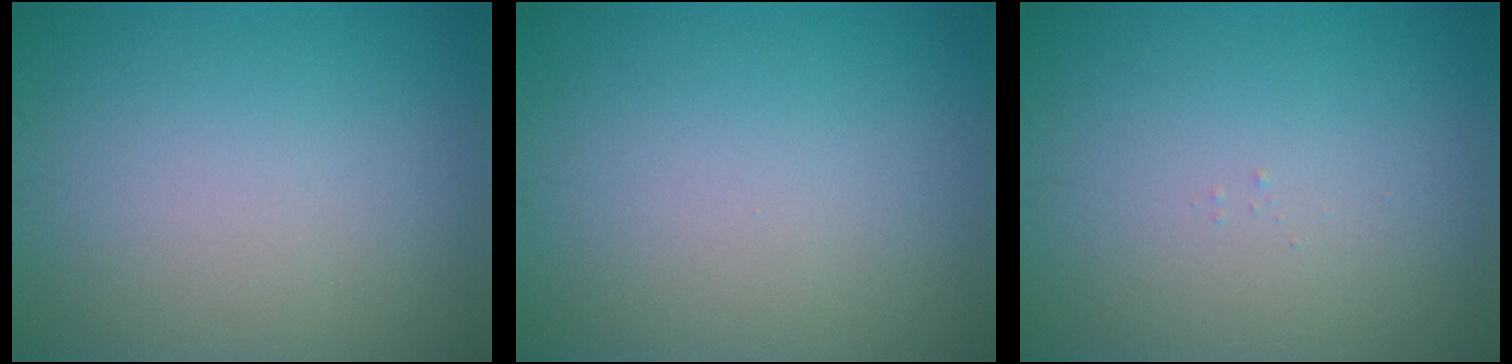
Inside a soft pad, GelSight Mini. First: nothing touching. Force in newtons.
{"total": 0.0}
{"total": 0.0}